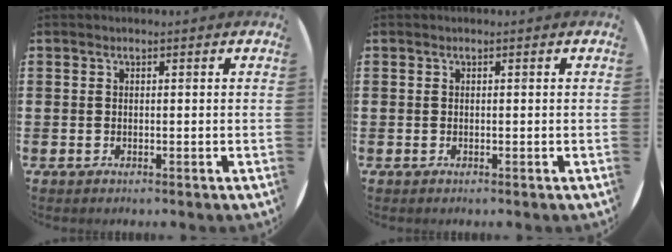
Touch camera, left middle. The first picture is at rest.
{"total": 0.0}